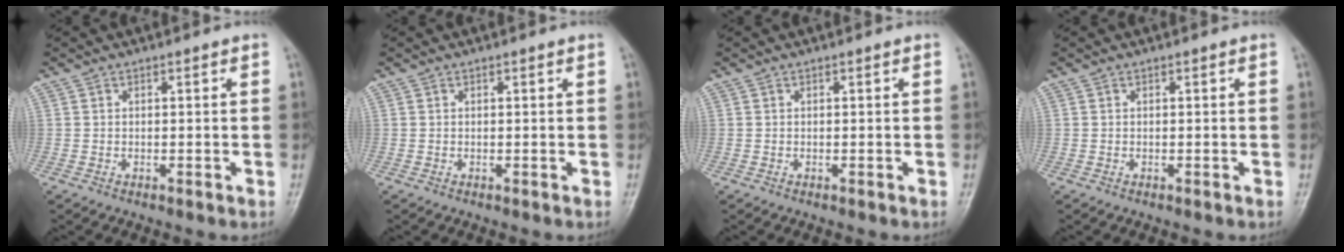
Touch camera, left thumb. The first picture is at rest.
{"total": 0.0}
{"total": 0.0}
{"total": 0.0}